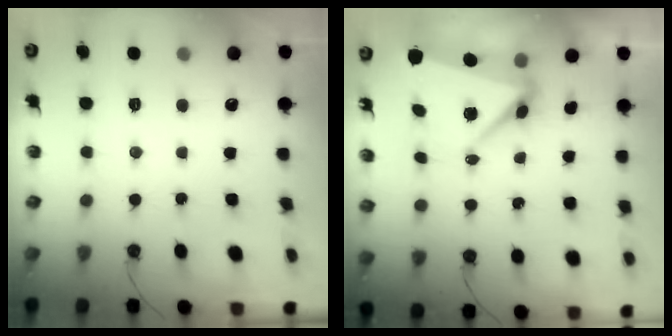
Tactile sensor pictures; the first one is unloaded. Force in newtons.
{"total": 6.8, "press": 6.6, "slide": 1.7}